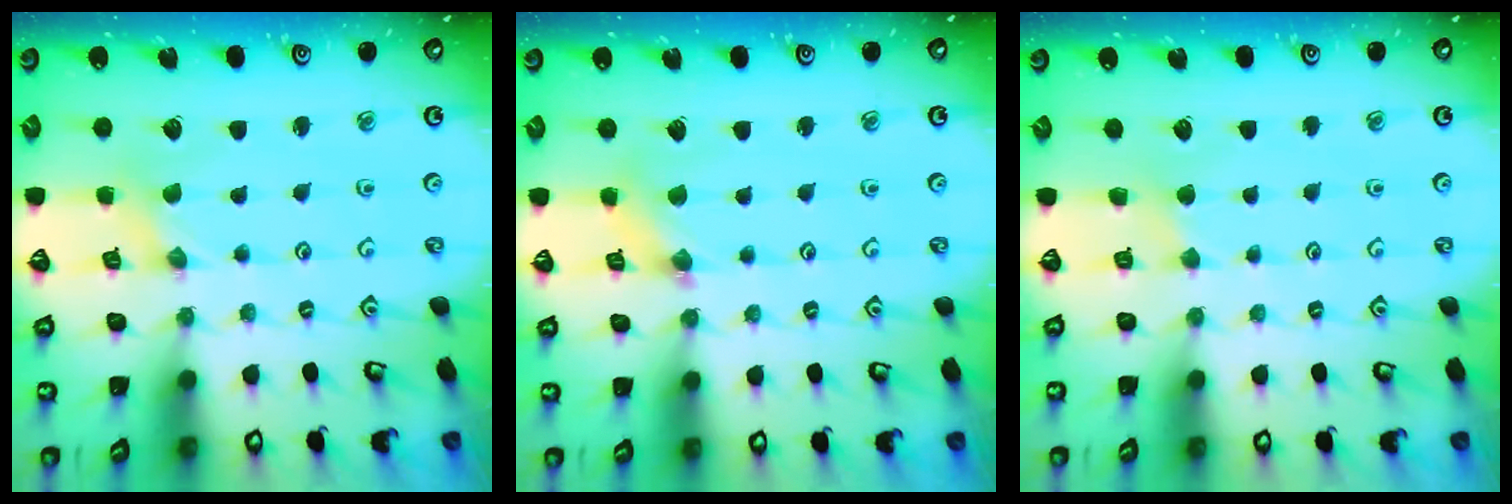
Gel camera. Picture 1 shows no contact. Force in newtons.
{"total": 2.0, "press": 2.0, "slide": 0.3}
{"total": 2.1, "press": 2.1, "slide": 0.4}